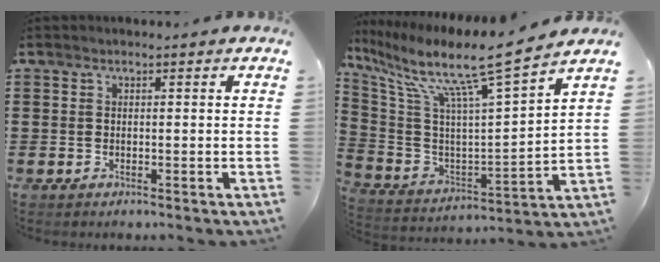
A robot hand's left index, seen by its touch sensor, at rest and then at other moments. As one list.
[{"total": 11.9, "force": [8.8, 0.5, 7.9], "torque": [-0.176, -0.062, 0.137]}]